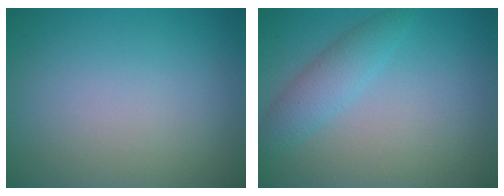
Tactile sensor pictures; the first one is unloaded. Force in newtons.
{"total": 2.7, "press": 2.7, "slide": 0.1}